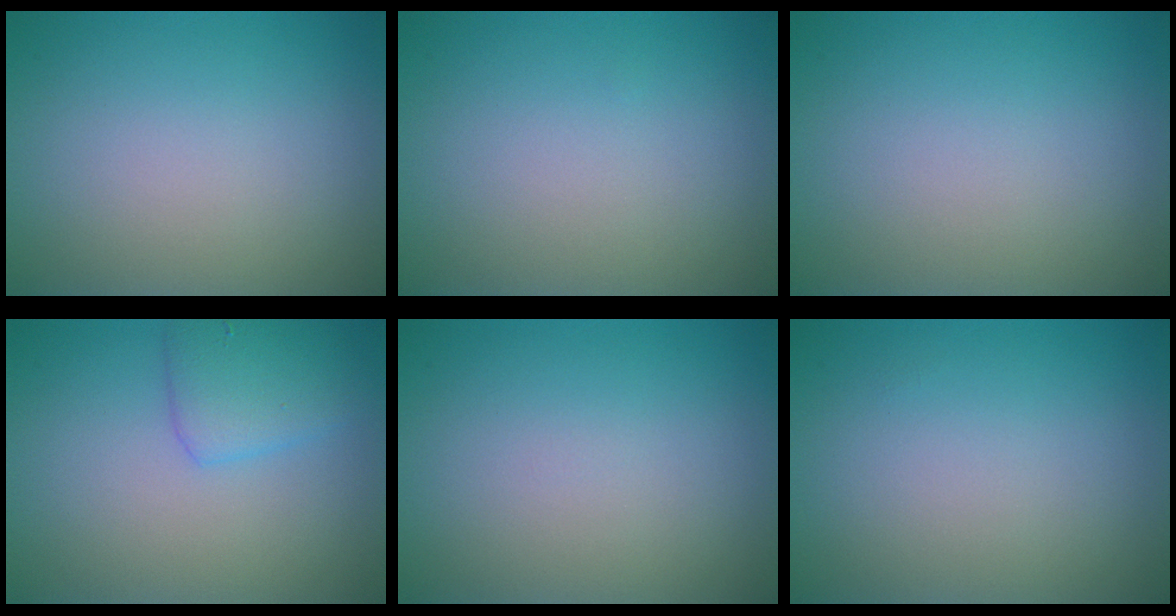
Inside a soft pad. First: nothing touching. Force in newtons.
{"total": 0.0}
{"total": 0.0}
{"total": 2.8, "press": 2.8, "slide": 0.1}
{"total": 0.0}
{"total": 0.0}